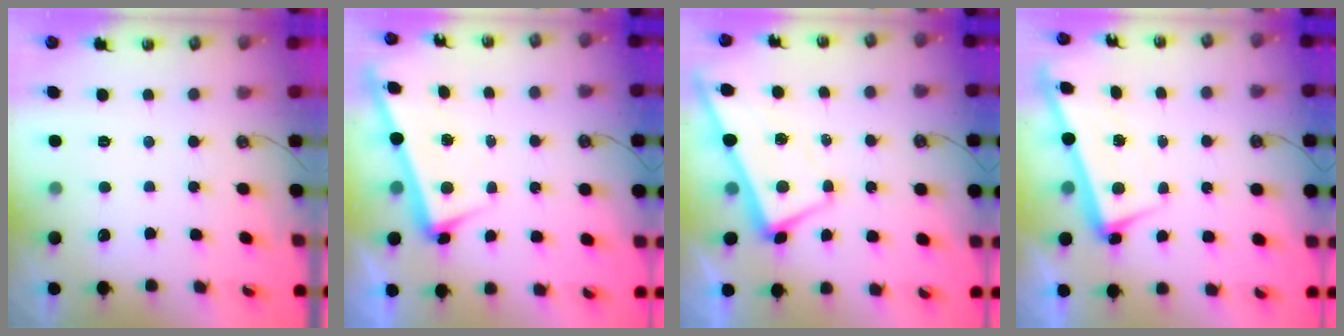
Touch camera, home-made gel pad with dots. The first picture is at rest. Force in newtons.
{"total": 3.4, "press": 3.2, "slide": 1.1}
{"total": 1.6, "press": 1.4, "slide": 0.7}
{"total": 2.2, "press": 2.0, "slide": 0.9}